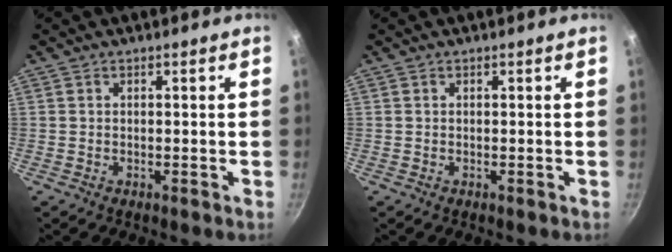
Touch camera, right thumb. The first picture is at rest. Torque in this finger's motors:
{"motor_torque": [0.00, 0.00, -0.09, 0.09, 0.00]}